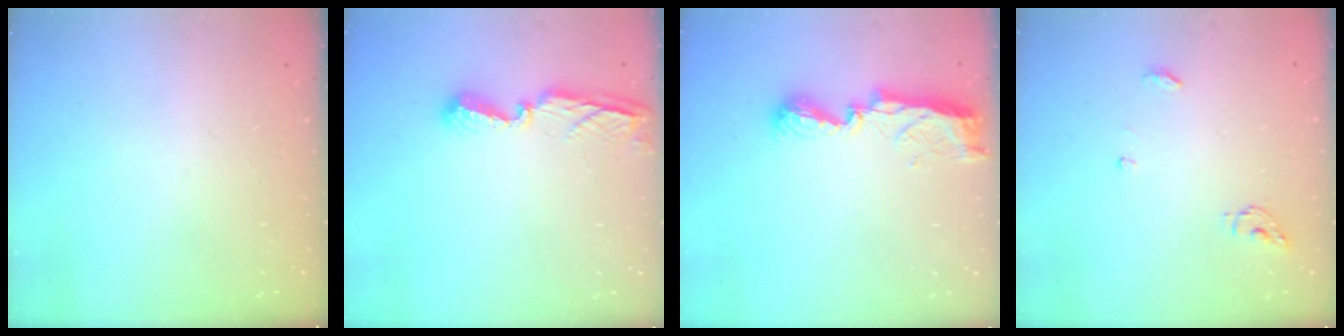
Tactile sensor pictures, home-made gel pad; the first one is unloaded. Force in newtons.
{"total": 8.0, "press": 7.9, "slide": 1.0}
{"total": 8.0, "press": 8.0, "slide": 0.1}
{"total": 4.3, "press": 4.3, "slide": 0.4}